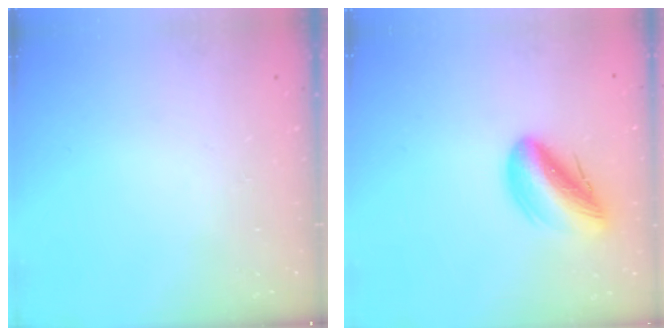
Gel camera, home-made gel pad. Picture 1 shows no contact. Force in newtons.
{"total": 14.4, "press": 14.0, "slide": 3.3}